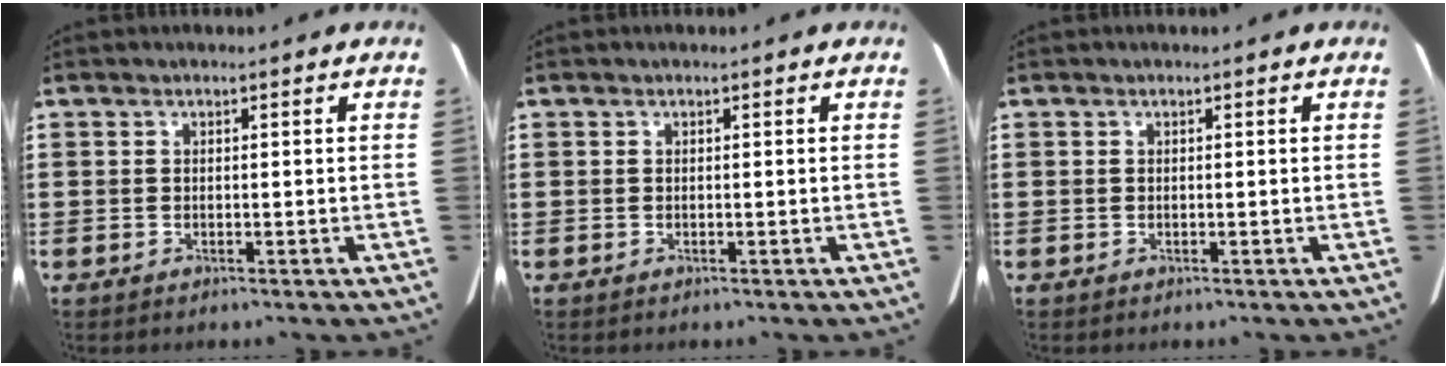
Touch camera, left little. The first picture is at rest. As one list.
[{"total": 0.0}, {"total": 0.0}]